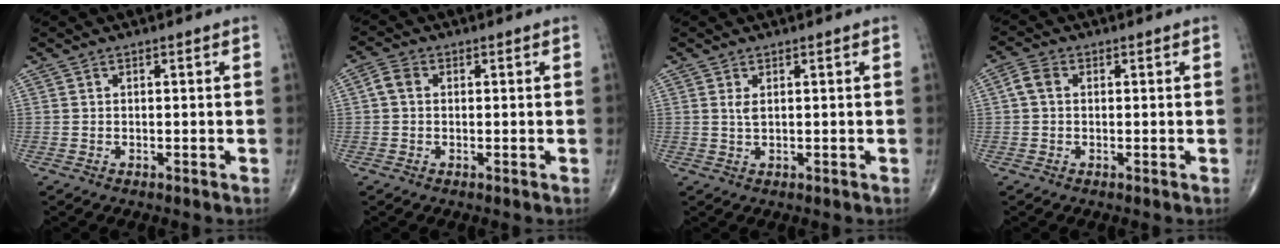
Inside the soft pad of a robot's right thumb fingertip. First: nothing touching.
{"total": 2.9, "force": [0.3, 2.2, 1.8], "torque": [-0.037, 0.011, 0.002]}
{"total": 1.3, "force": [0.4, 0.4, 1.1], "torque": [-0.023, -0.001, 0.013]}
{"total": 3.0, "force": [0.3, 2.2, 2.0], "torque": [-0.043, 0.012, 0.003]}